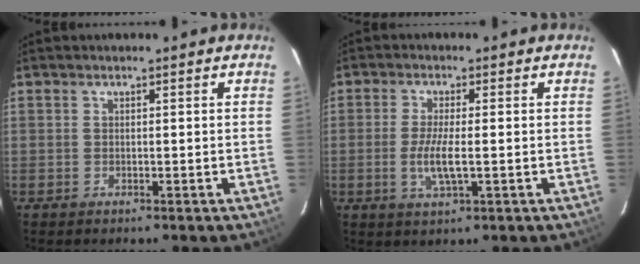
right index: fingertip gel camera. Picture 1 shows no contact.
{"total": 5.3, "force": [-1.0, 0.8, 5.1], "torque": [-0.106, -0.009, -0.021]}